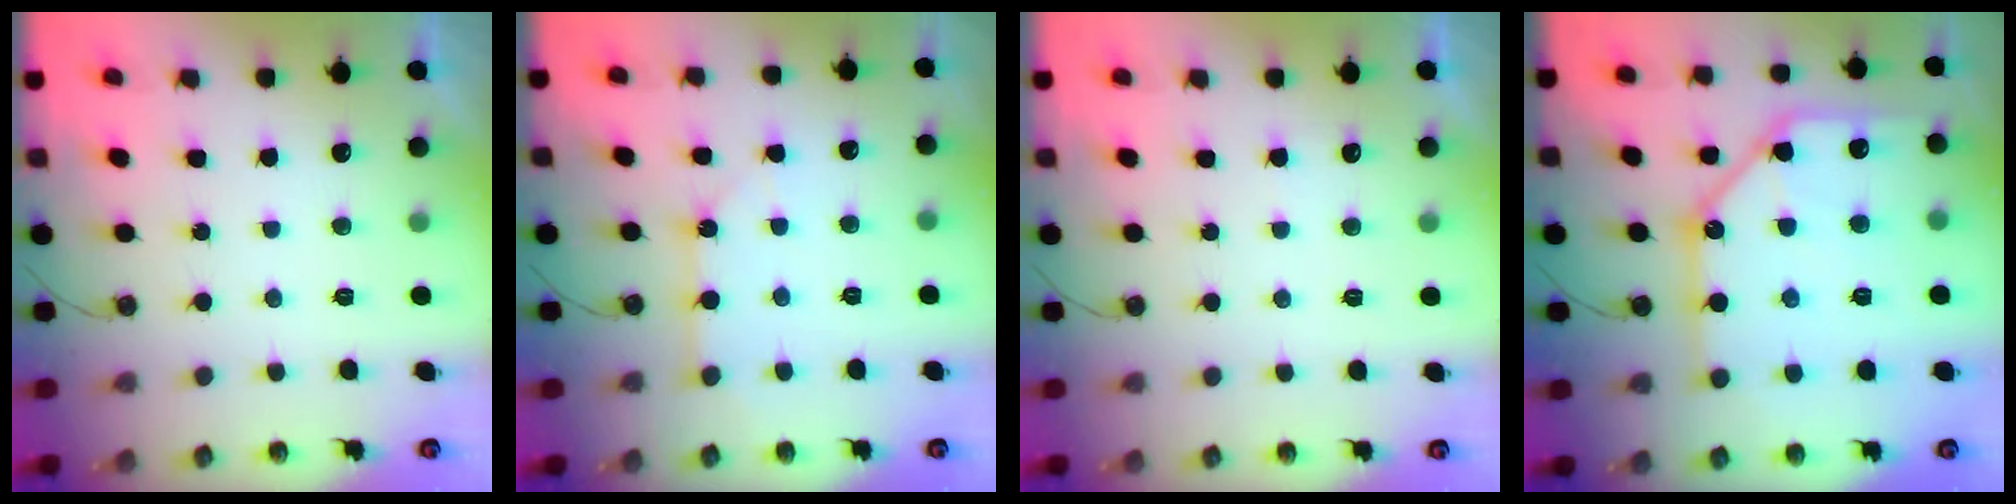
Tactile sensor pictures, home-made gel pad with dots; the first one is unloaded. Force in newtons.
{"total": 3.9, "press": 3.9, "slide": 0.3}
{"total": 2.9, "press": 2.9, "slide": 0.5}
{"total": 17.3, "press": 17.1, "slide": 2.1}